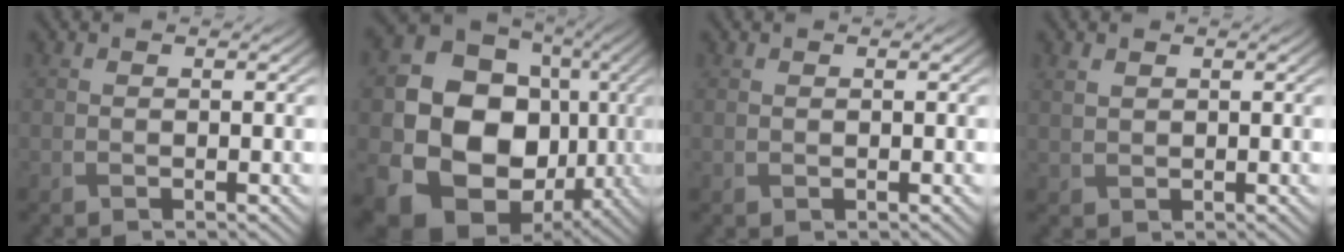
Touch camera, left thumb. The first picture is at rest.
{"total": 18.2, "force": [-1.9, 15.3, 9.8], "torque": [-0.184, -0.039, -0.028]}
{"total": 0.0}
{"total": 1.7, "force": [0.9, 1.2, 0.9], "torque": [-0.025, -0.001, 0.022]}